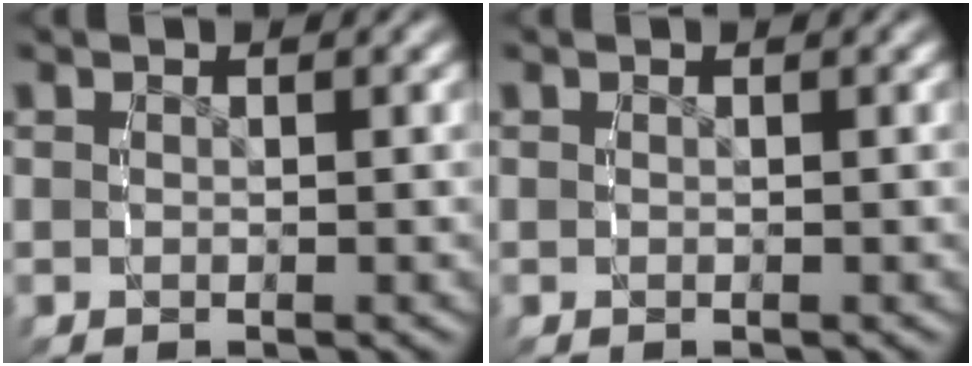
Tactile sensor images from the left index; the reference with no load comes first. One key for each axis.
{"total": 0.0}